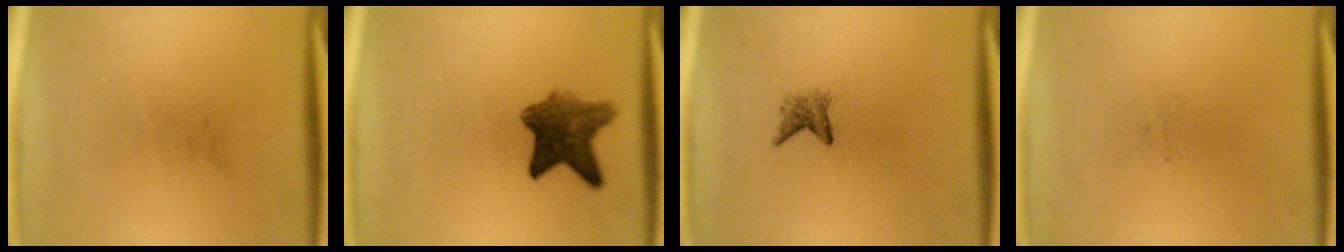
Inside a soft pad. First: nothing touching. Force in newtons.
{"total": 7.0}
{"total": 1.8}
{"total": 0.0}